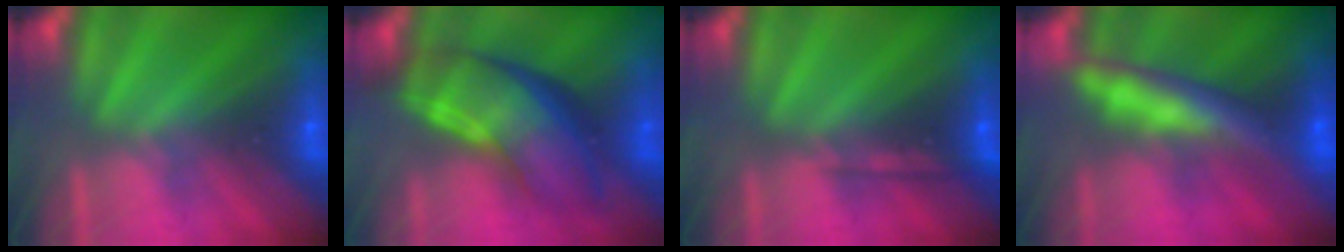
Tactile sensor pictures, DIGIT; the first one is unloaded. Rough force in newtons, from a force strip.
{"total": 8.1}
{"total": 2.2}
{"total": 8.6}